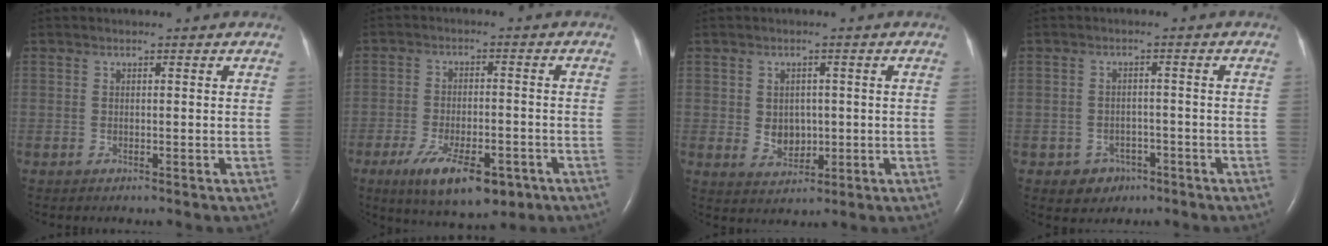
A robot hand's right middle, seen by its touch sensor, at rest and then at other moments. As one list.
[{"total": 12.0, "force": [-6.9, 4.8, 8.5], "torque": [-0.139, -0.011, -0.103]}, {"total": 4.1, "force": [-0.1, 3.2, 2.6], "torque": [-0.041, 0.004, 0.011]}, {"total": 3.8, "force": [-2.0, 3.1, 0.7], "torque": [-0.007, 0.011, -0.020]}]